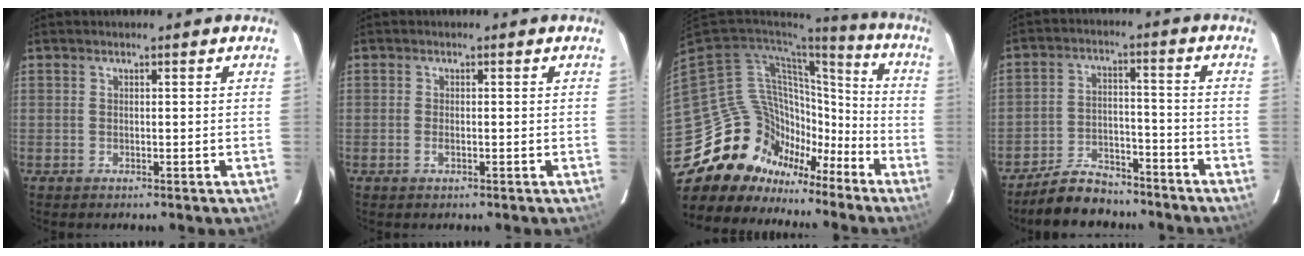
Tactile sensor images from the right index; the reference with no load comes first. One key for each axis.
{"total": 1.2, "fx": -0.5, "fy": 0.5, "fz": 1.0, "tx": -0.022, "ty": -0.001, "tz": -0.010}
{"total": 23.7, "fx": -16.1, "fy": 15.8, "fz": 7.4, "tx": -0.160, "ty": 0.043, "tz": -0.255}
{"total": 10.3, "fx": -8.8, "fy": 4.3, "fz": 3.0, "tx": -0.081, "ty": 0.017, "tz": -0.135}